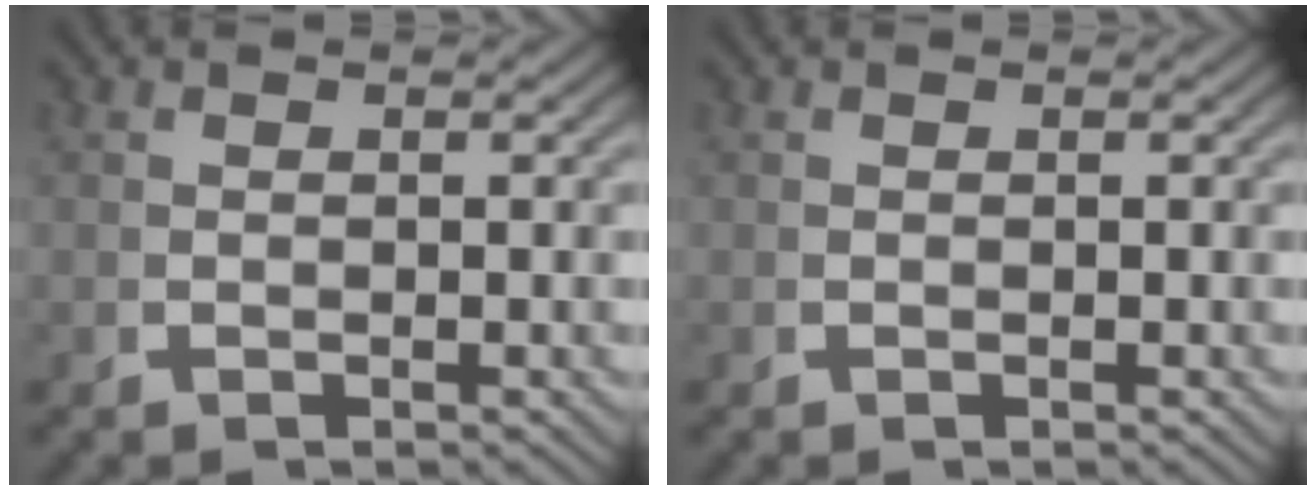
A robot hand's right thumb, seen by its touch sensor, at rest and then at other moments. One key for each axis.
{"total": 0.0}